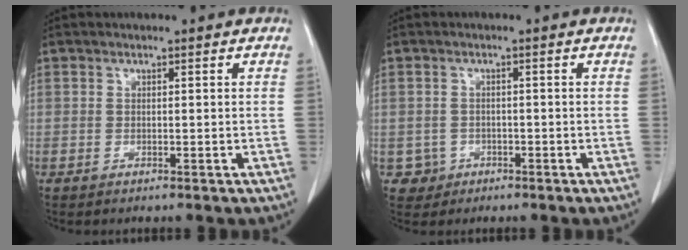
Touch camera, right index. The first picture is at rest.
{"total": 3.0, "force": [-0.9, 2.8, -0.3], "torque": [0.016, 0.014, -0.012]}